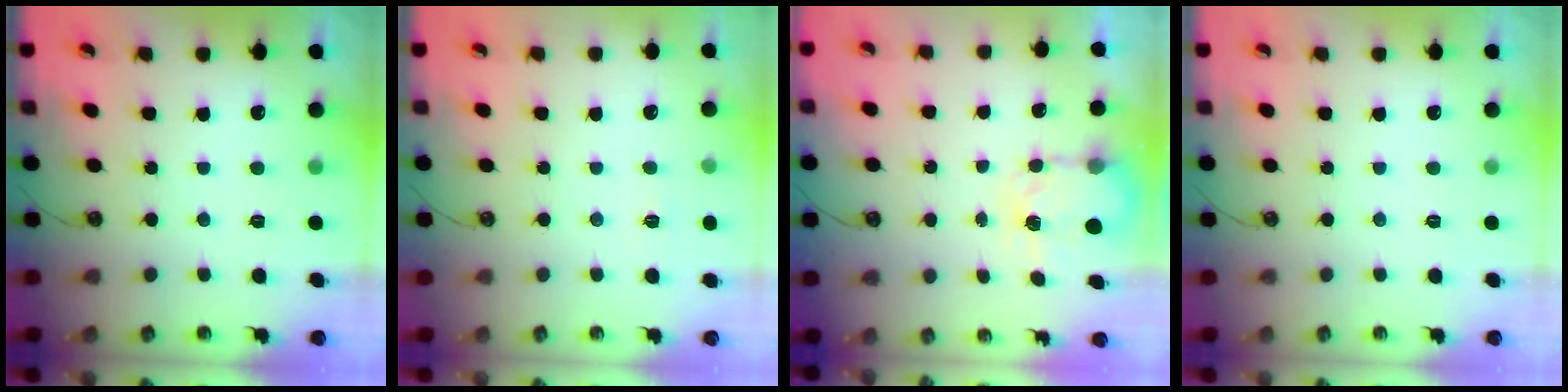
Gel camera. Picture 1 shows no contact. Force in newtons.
{"total": 3.3, "press": 3.3, "slide": 0.4}
{"total": 5.0, "press": 5.0, "slide": 0.3}
{"total": 0.0}